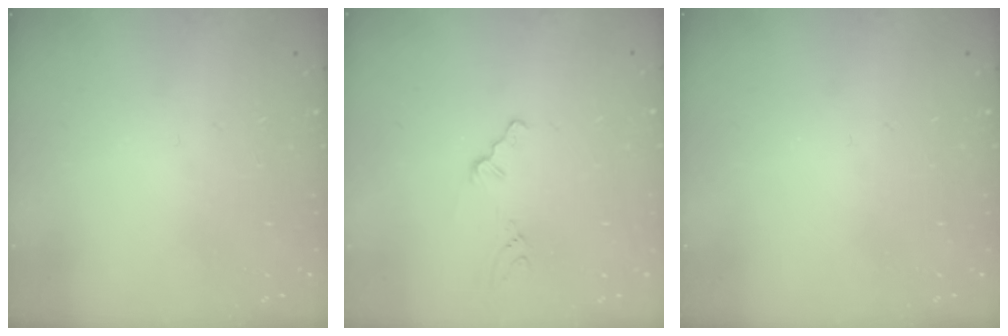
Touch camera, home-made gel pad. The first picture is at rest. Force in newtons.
{"total": 1.0, "press": 0.9, "slide": 0.2}
{"total": 0.0}